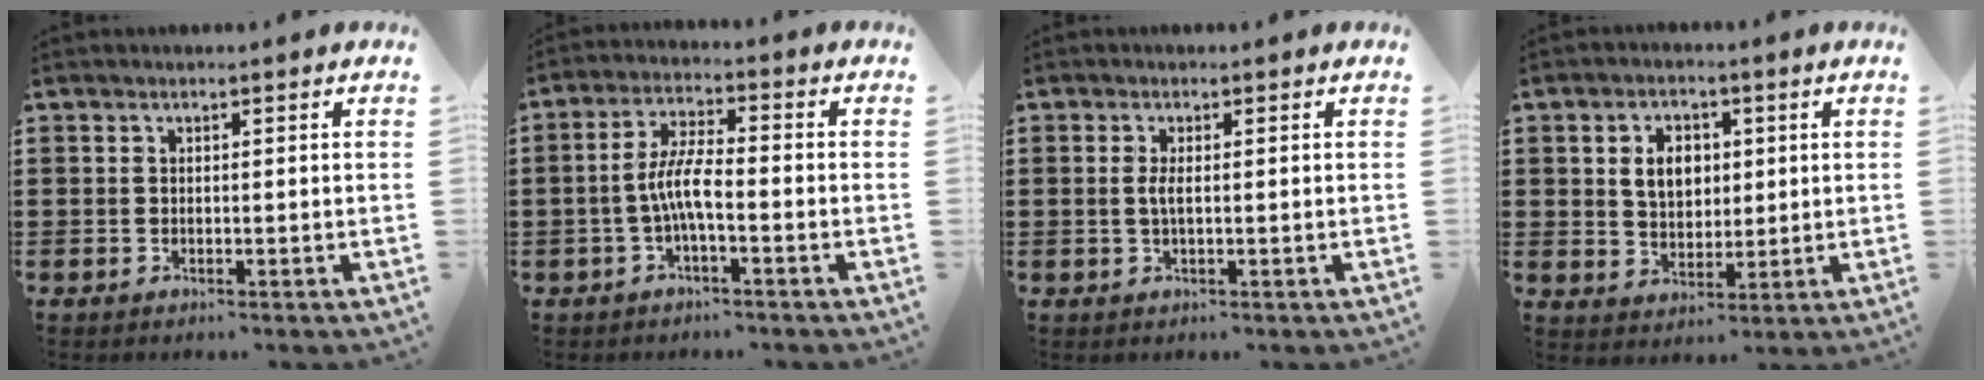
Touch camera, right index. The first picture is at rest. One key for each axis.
{"total": 6.0, "fx": -1.6, "fy": 1.4, "fz": 5.6, "tx": -0.126, "ty": -0.006, "tz": -0.037}
{"total": 1.8, "fx": 0.0, "fy": 0.4, "fz": 1.8, "tx": -0.042, "ty": -0.004, "tz": -0.003}
{"total": 5.3, "fx": 1.1, "fy": 4.0, "fz": 3.3, "tx": -0.071, "ty": 0.012, "tz": 0.014}